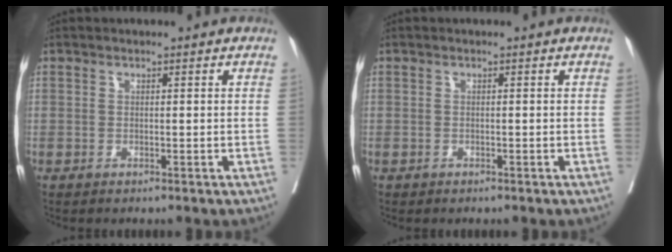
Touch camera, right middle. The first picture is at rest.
{"total": 0.0}